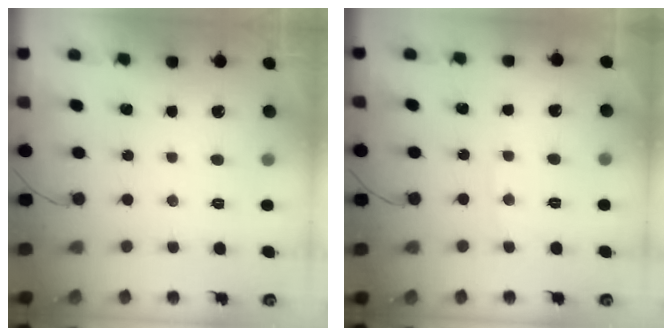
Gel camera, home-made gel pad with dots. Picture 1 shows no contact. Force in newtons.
{"total": 2.8, "press": 2.7, "slide": 0.4}